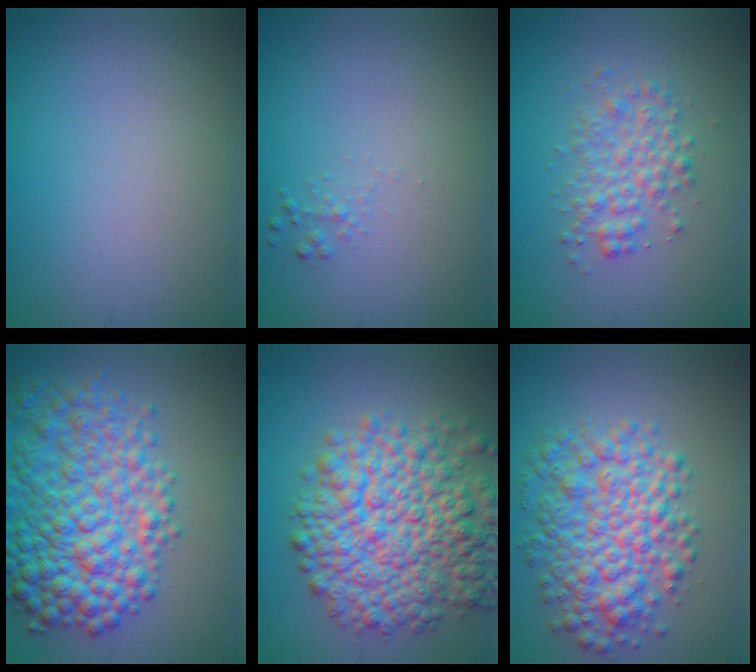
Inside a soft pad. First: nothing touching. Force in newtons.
{"total": 0.6, "press": 0.6, "slide": 0.0}
{"total": 2.8, "press": 2.8, "slide": 0.0}
{"total": 8.5, "press": 8.5, "slide": 0.2}
{"total": 9.2, "press": 9.2, "slide": 0.4}
{"total": 6.4, "press": 6.4, "slide": 0.1}